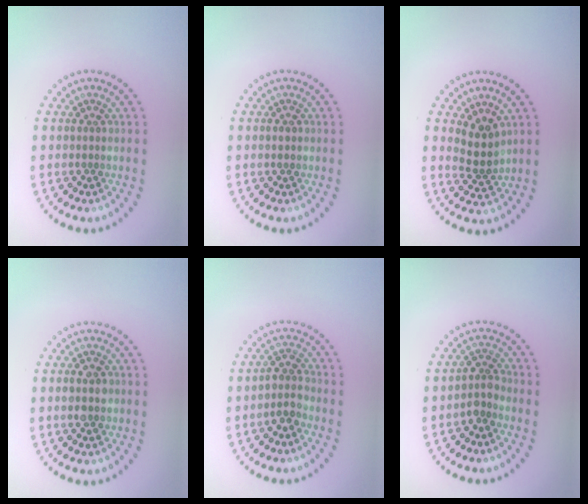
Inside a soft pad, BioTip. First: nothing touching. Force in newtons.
{"total": 0.9, "press": 0.9, "slide": 0.0}
{"total": 2.7, "press": 2.2, "slide": 1.5}
{"total": 2.4, "press": 2.4, "slide": 0.1}
{"total": 2.1, "press": 1.8, "slide": 1.1}
{"total": 2.0, "press": 1.5, "slide": 1.2}